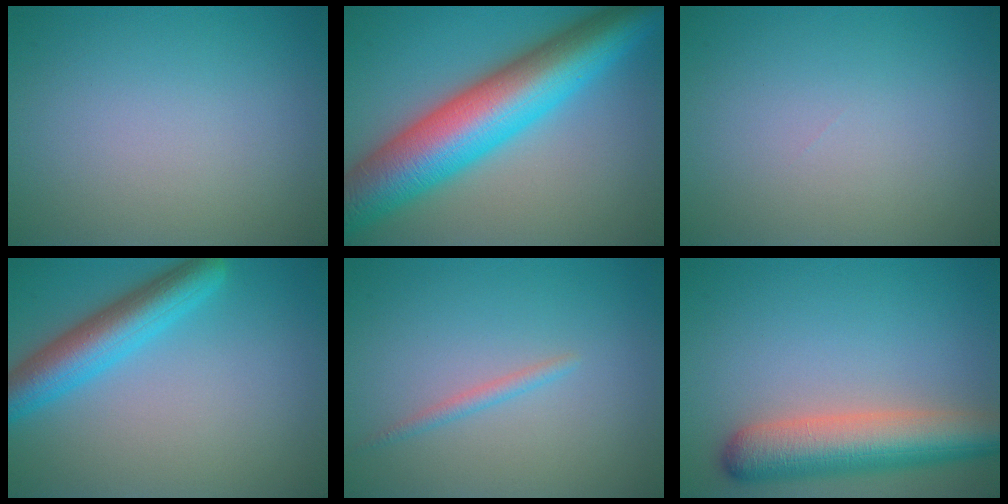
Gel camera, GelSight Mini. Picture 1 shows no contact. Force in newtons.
{"total": 13.1, "press": 13.1, "slide": 0.2}
{"total": 0.0}
{"total": 5.6, "press": 5.6, "slide": 0.3}
{"total": 1.1, "press": 1.1, "slide": 0.0}
{"total": 7.4, "press": 7.4, "slide": 0.5}